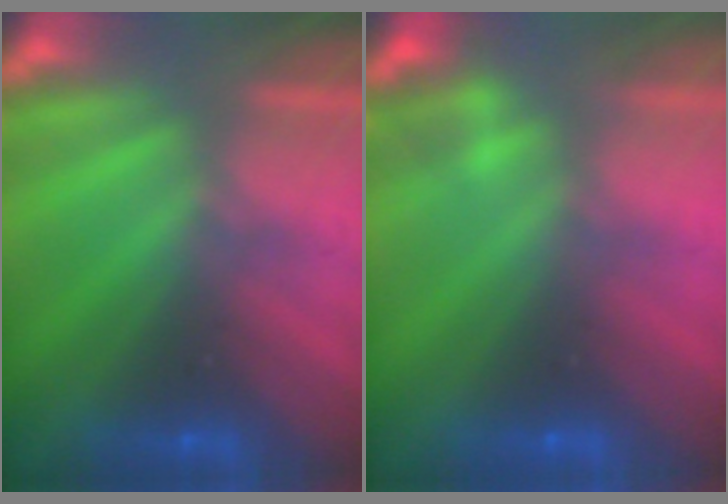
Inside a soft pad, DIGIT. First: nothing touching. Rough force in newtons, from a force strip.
{"total": 2.2}